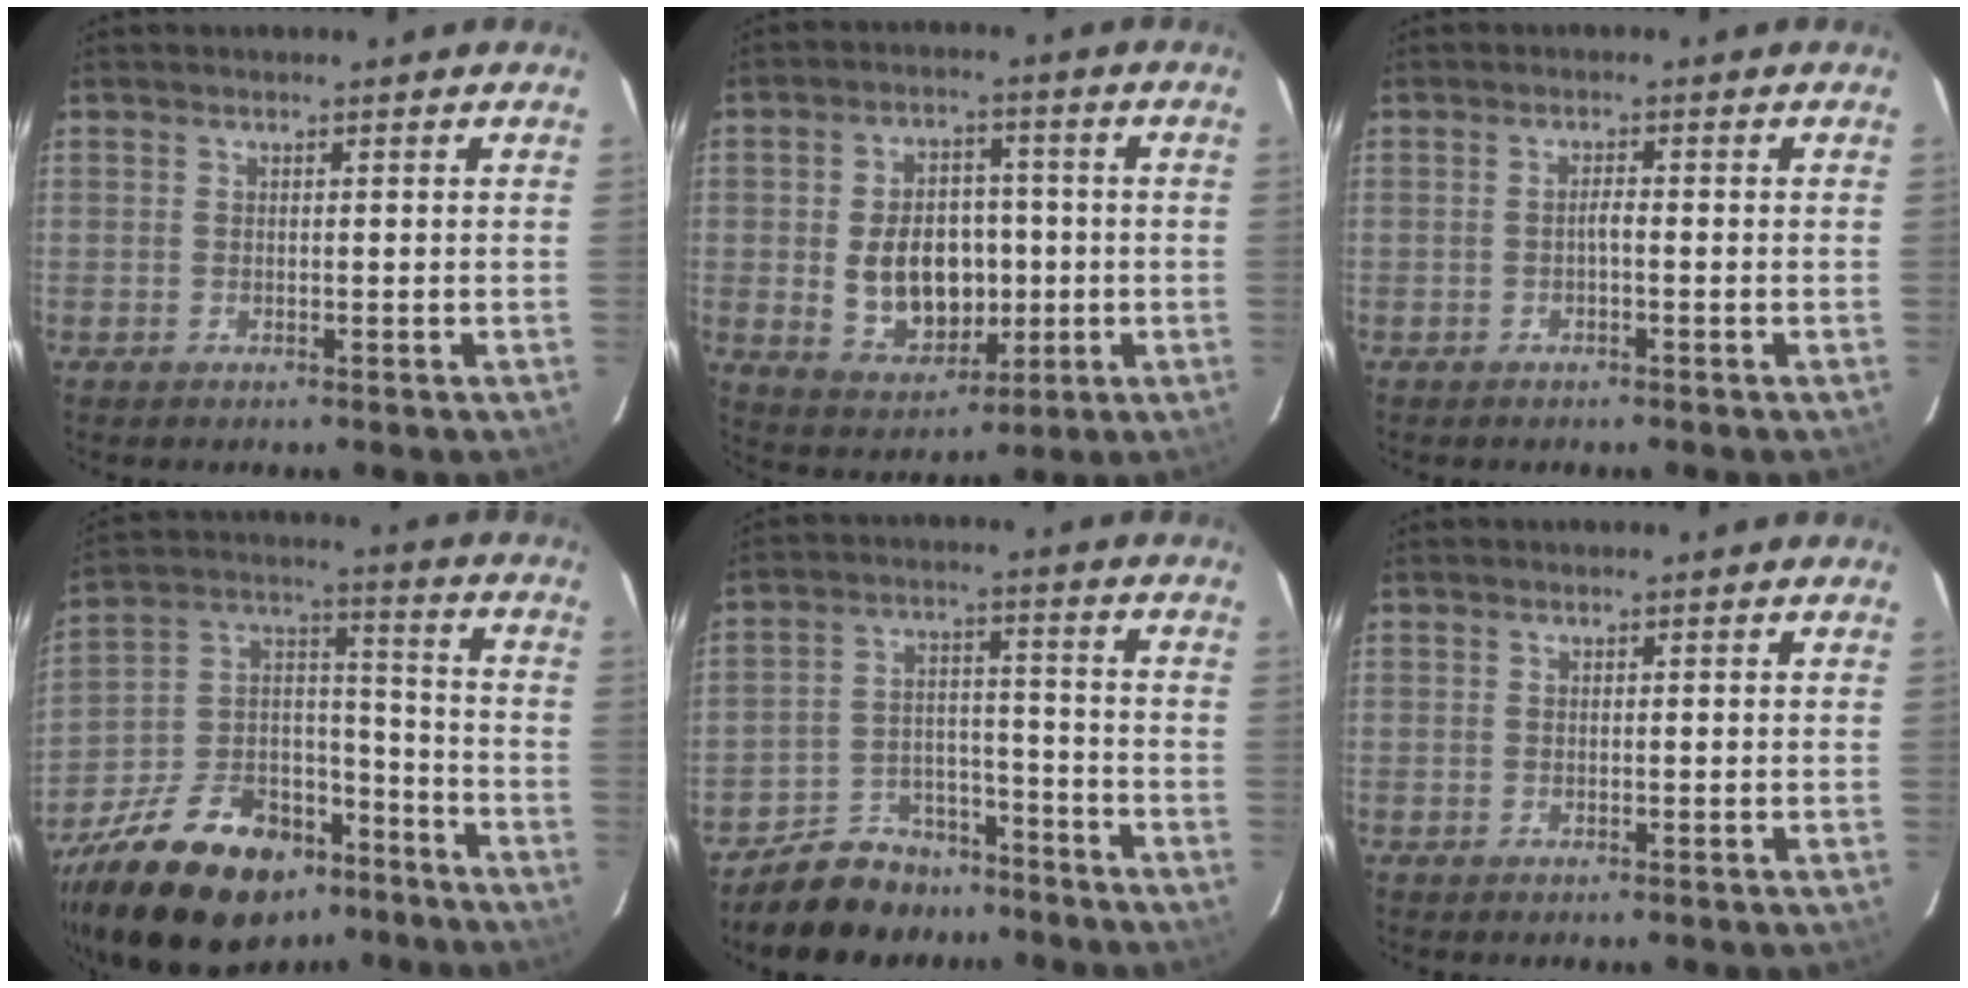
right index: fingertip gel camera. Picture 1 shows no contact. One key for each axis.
{"total": 12.3, "fx": -1.1, "fy": 8.8, "fz": 8.5, "tx": -0.172, "ty": 0.010, "tz": 0.006}
{"total": 1.1, "fx": -0.6, "fy": 0.2, "fz": 0.9, "tx": -0.017, "ty": 0.006, "tz": -0.012}
{"total": 27.9, "fx": -19.0, "fy": 14.2, "fz": 14.7, "tx": -0.307, "ty": 0.024, "tz": -0.293}
{"total": 11.8, "fx": -9.9, "fy": 6.0, "fz": 2.4, "tx": -0.066, "ty": 0.030, "tz": -0.144}
{"total": 0.0}